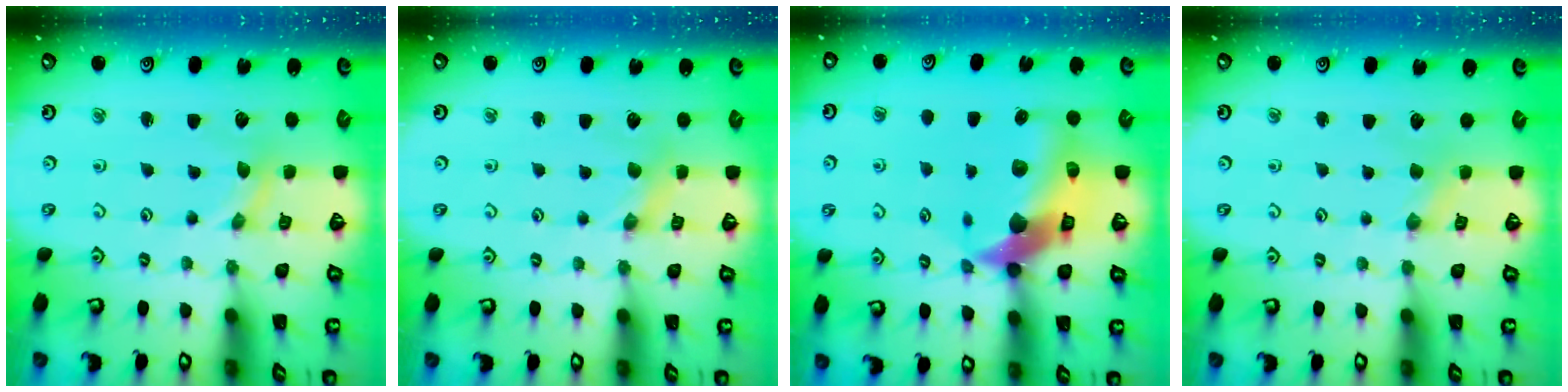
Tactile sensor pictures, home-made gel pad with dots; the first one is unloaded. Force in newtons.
{"total": 1.0, "press": 1.0, "slide": 0.2}
{"total": 15.8, "press": 15.7, "slide": 2.3}
{"total": 1.1, "press": 1.1, "slide": 0.3}